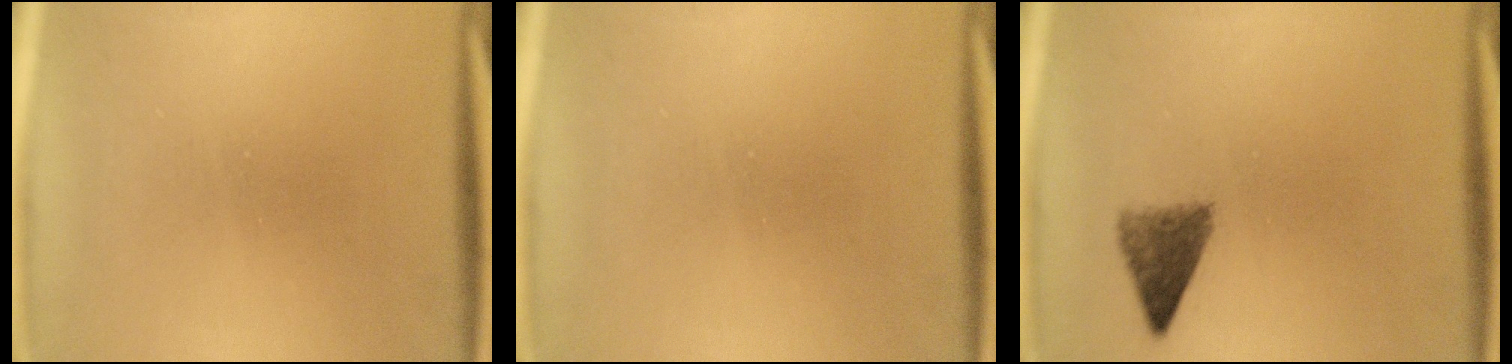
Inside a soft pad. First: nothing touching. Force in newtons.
{"total": 0.0}
{"total": 3.9}